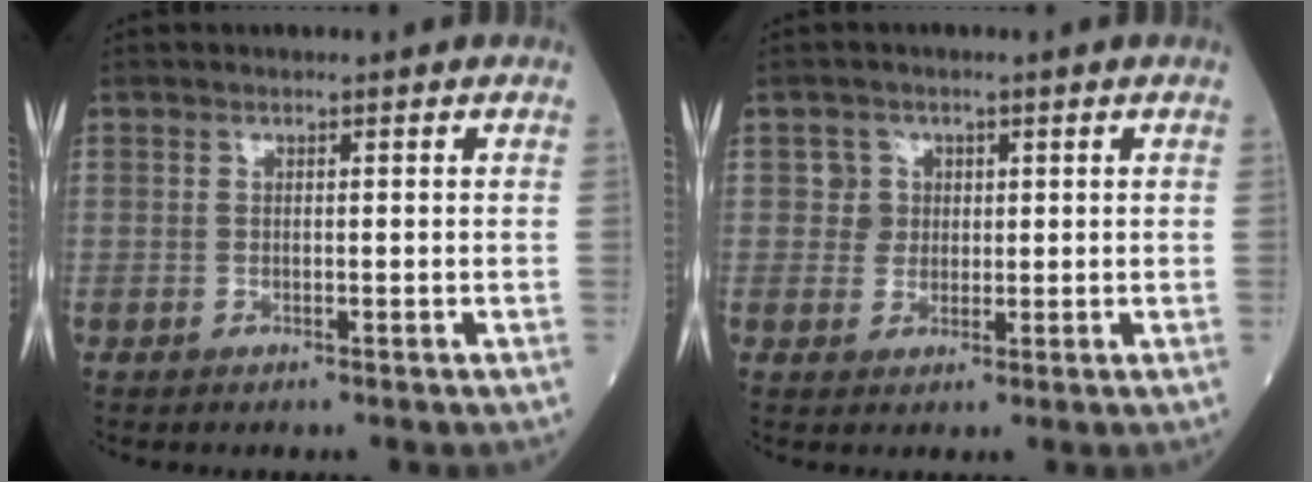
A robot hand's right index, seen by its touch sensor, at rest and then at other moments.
{"total": 2.7, "force": [0.7, 2.6, 0.0], "torque": [0.007, 0.002, 0.009]}